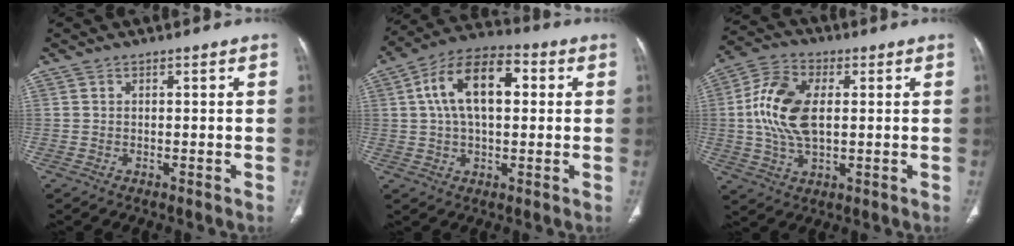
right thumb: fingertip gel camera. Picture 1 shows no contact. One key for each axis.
{"total": 14.4, "fx": 2.9, "fy": 7.9, "fz": 11.7, "tx": -0.198, "ty": 0.026, "tz": 0.042}
{"total": 13.0, "fx": 1.1, "fy": 7.4, "fz": 10.6, "tx": -0.215, "ty": 0.011, "tz": 0.018}